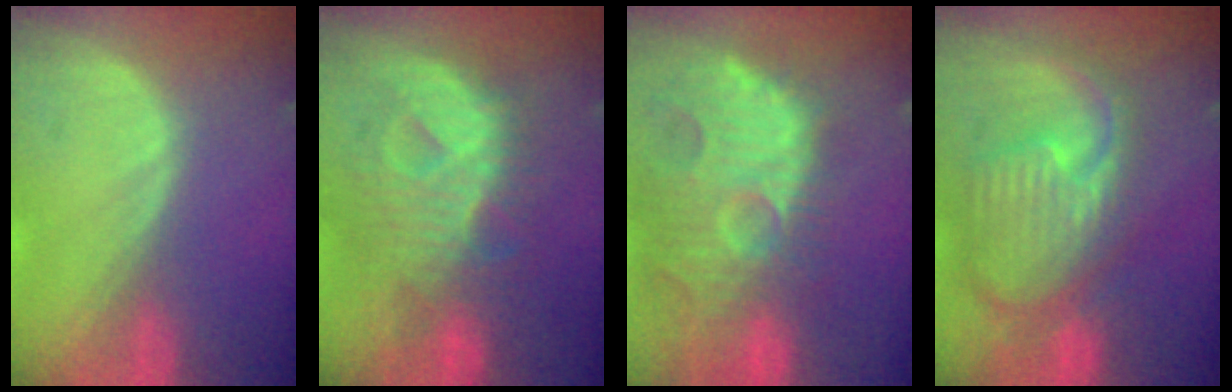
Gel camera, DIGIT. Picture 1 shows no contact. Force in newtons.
{"total": 10.4, "press": 10.3, "slide": 0.9}
{"total": 14.4, "press": 12.5, "slide": 7.1}
{"total": 11.8, "press": 10.2, "slide": 6.0}